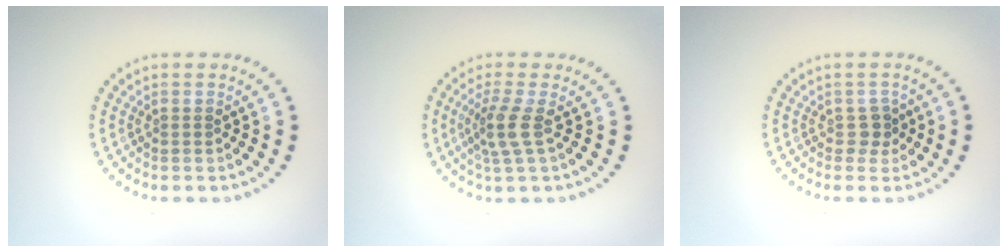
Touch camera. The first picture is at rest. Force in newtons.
{"total": 2.5, "press": 1.9, "slide": 1.7}
{"total": 1.3, "press": 1.0, "slide": 0.8}